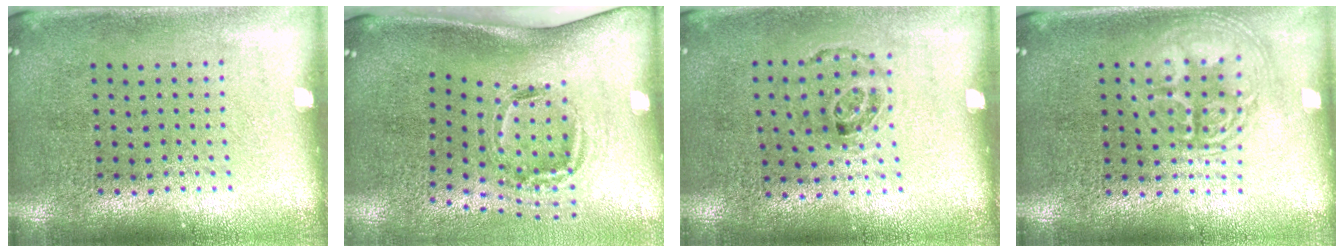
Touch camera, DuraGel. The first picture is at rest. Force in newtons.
{"total": 1.9, "press": 1.2, "slide": 1.4}
{"total": 1.0, "press": 0.6, "slide": 0.8}
{"total": 2.9, "press": 2.8, "slide": 0.4}